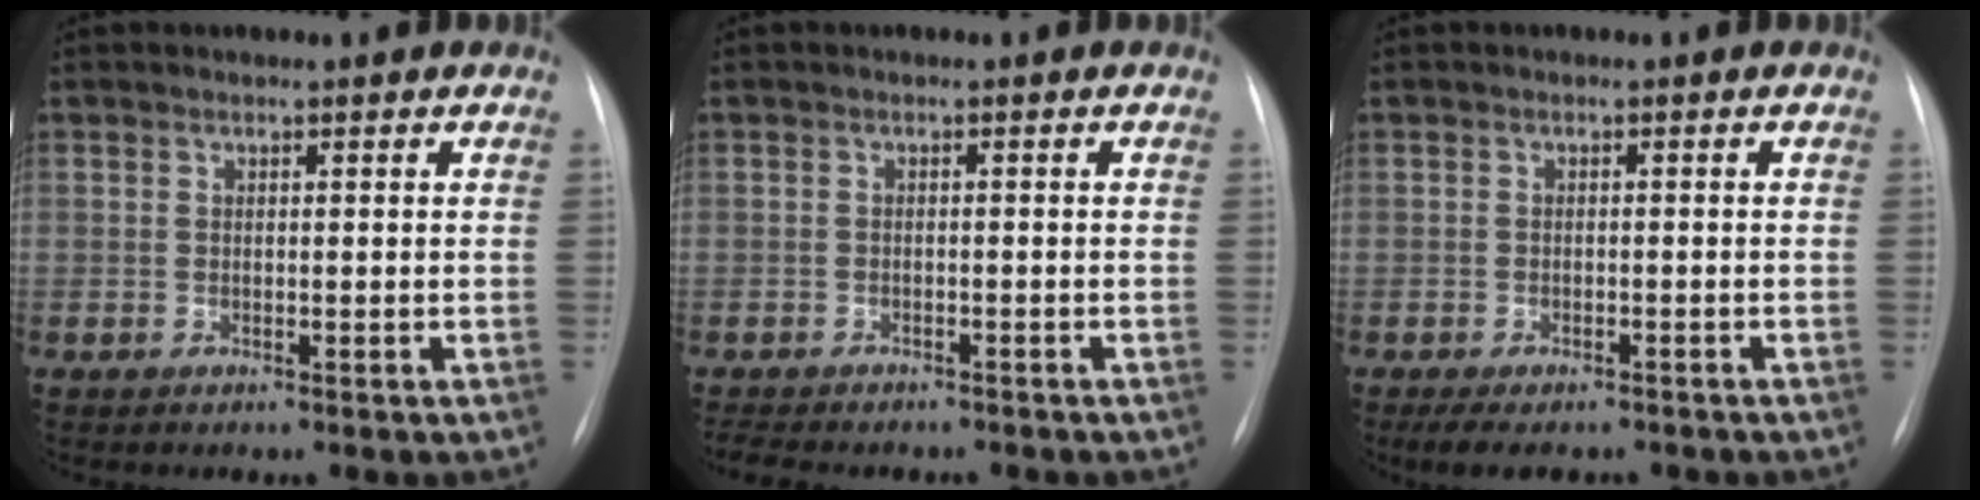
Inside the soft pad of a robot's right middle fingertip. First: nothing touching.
{"total": 8.6, "force": [-7.4, 2.7, 3.5], "torque": [-0.061, -0.003, -0.095]}
{"total": 7.0, "force": [-5.6, 2.8, 3.2], "torque": [-0.047, -0.009, -0.074]}